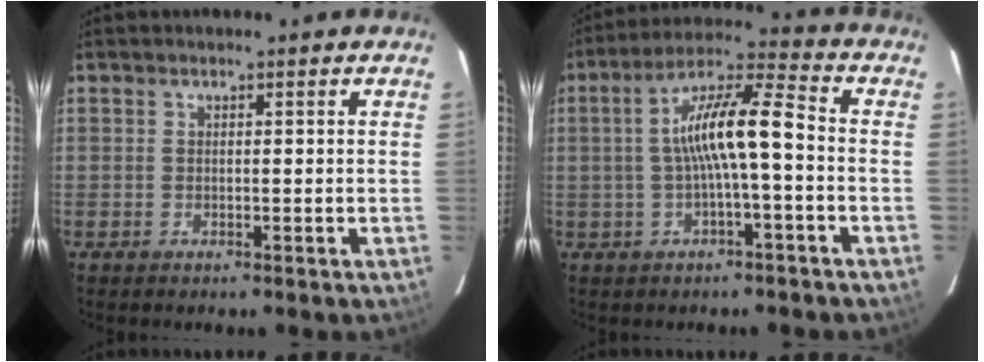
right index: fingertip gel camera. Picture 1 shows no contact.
{"total": 10.6, "force": [-1.2, 1.5, 10.4], "torque": [-0.193, 0.026, -0.021]}